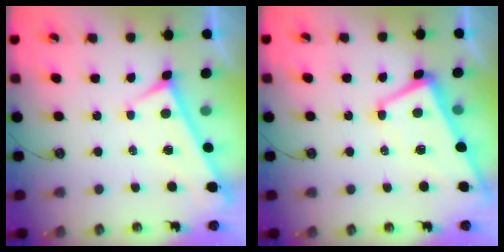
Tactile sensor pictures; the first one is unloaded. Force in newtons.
{"total": 1.2, "press": 0.7, "slide": 1.0}